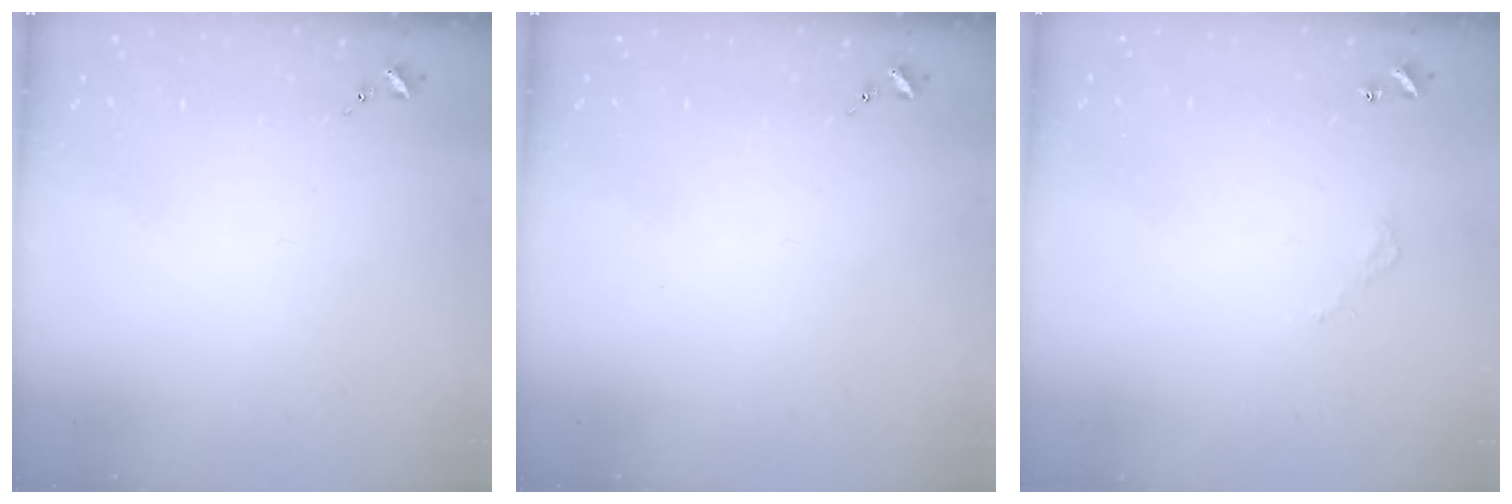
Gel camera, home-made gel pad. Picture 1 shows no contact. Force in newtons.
{"total": 0.0}
{"total": 2.8, "press": 2.8, "slide": 0.2}